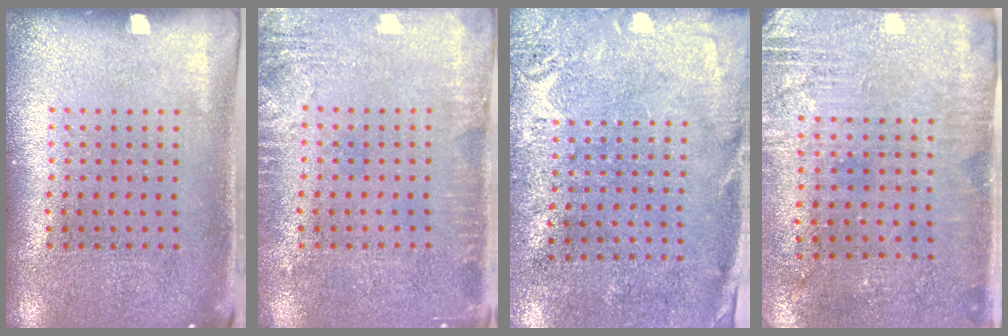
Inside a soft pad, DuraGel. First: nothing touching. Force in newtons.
{"total": 2.5, "press": 2.5, "slide": 0.4}
{"total": 2.8, "press": 2.3, "slide": 1.6}
{"total": 2.8, "press": 2.5, "slide": 1.2}